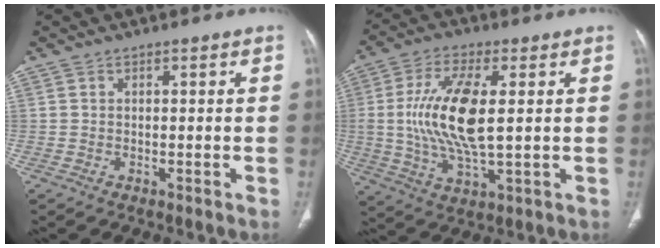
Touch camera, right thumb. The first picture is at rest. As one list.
[{"total": 14.9, "force": [1.3, 5.7, 13.7], "torque": [-0.284, -0.008, 0.026]}]